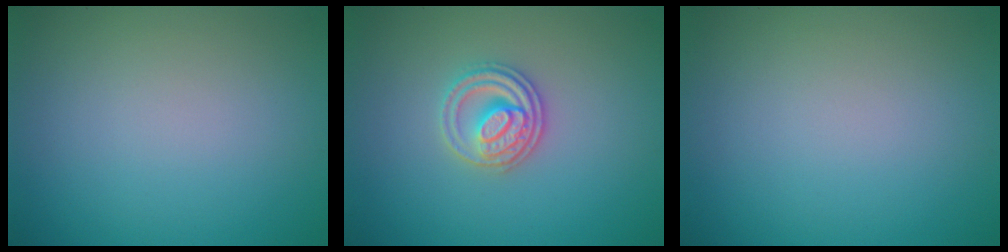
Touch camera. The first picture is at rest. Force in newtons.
{"total": 3.0, "press": 2.8, "slide": 0.9}
{"total": 0.0}